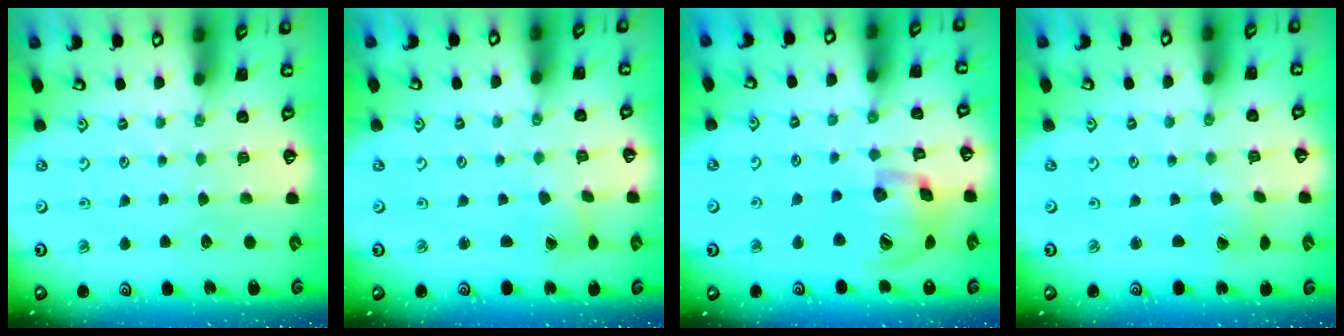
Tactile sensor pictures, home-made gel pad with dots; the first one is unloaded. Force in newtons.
{"total": 1.6, "press": 1.6, "slide": 0.2}
{"total": 21.5, "press": 21.2, "slide": 3.3}
{"total": 0.0}